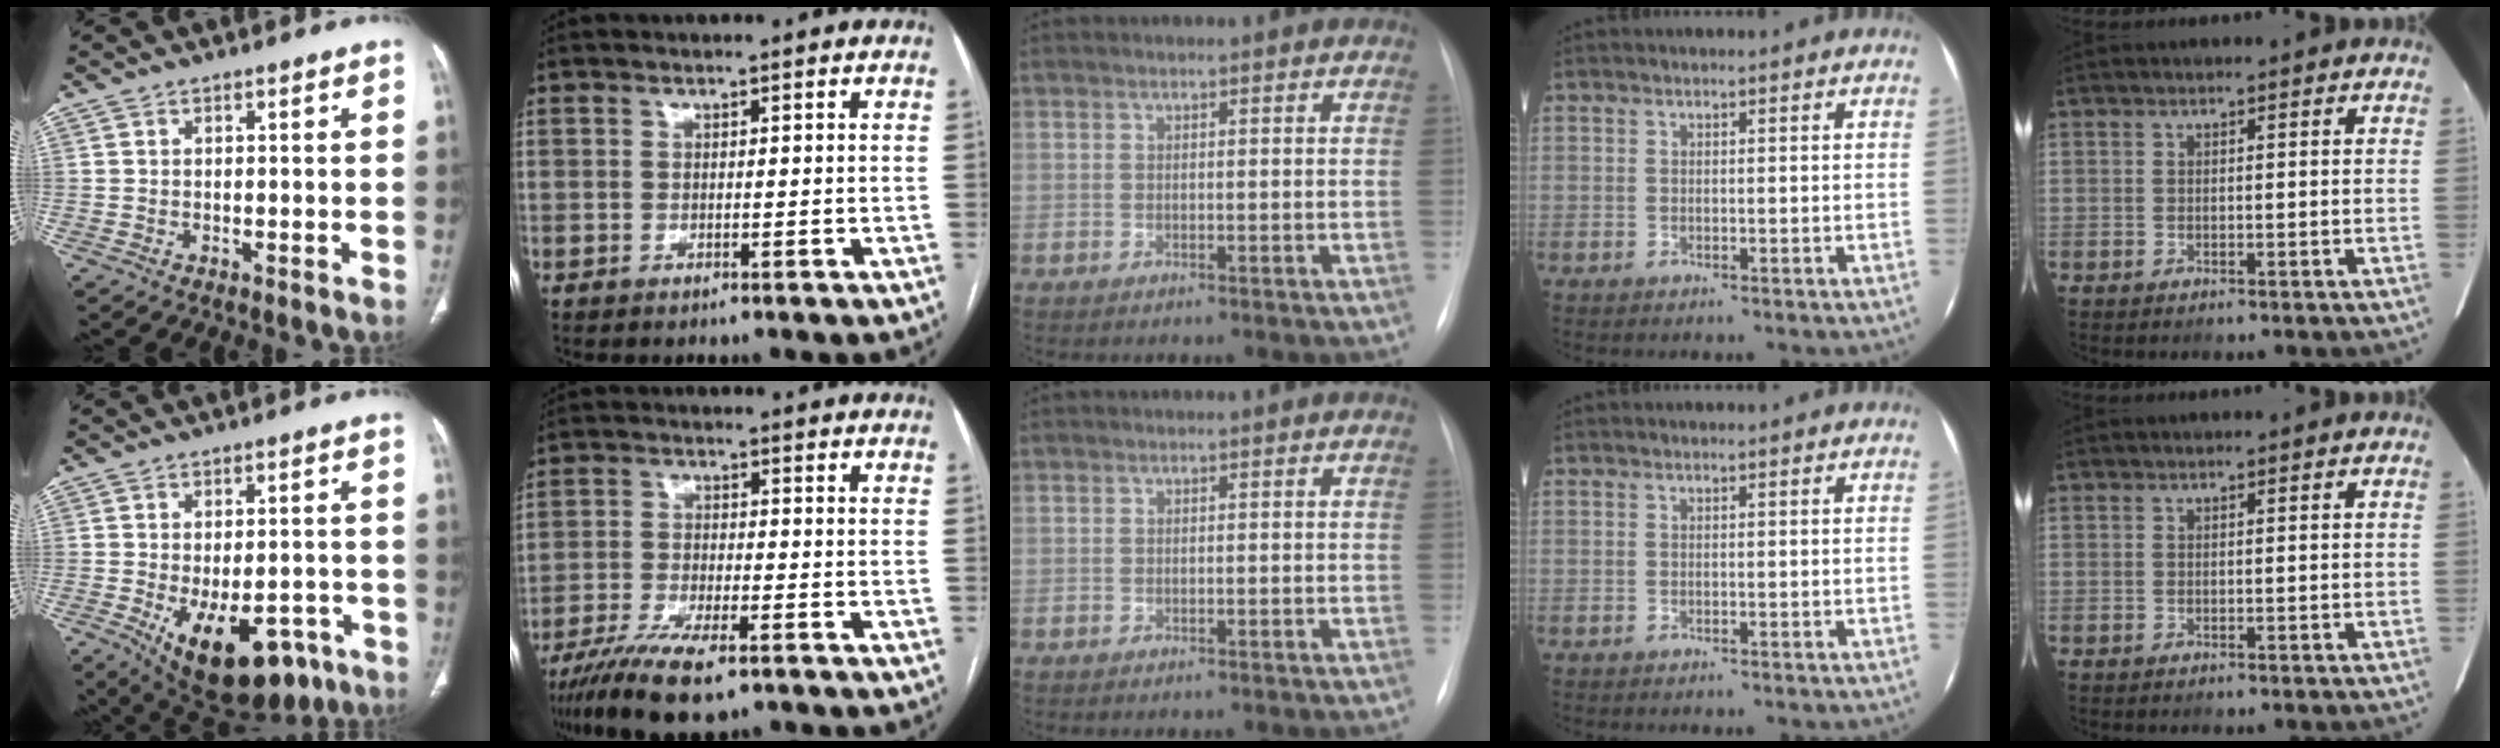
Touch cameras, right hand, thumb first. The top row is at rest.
{"thumb": {"total": 17.5, "force": [-8.3, 9.0, 12.5], "torque": [-0.162, 0.011, -0.101]}, "index": {"total": 11.7, "force": [-8.3, 2.7, 7.8], "torque": [-0.134, -0.025, -0.139]}}